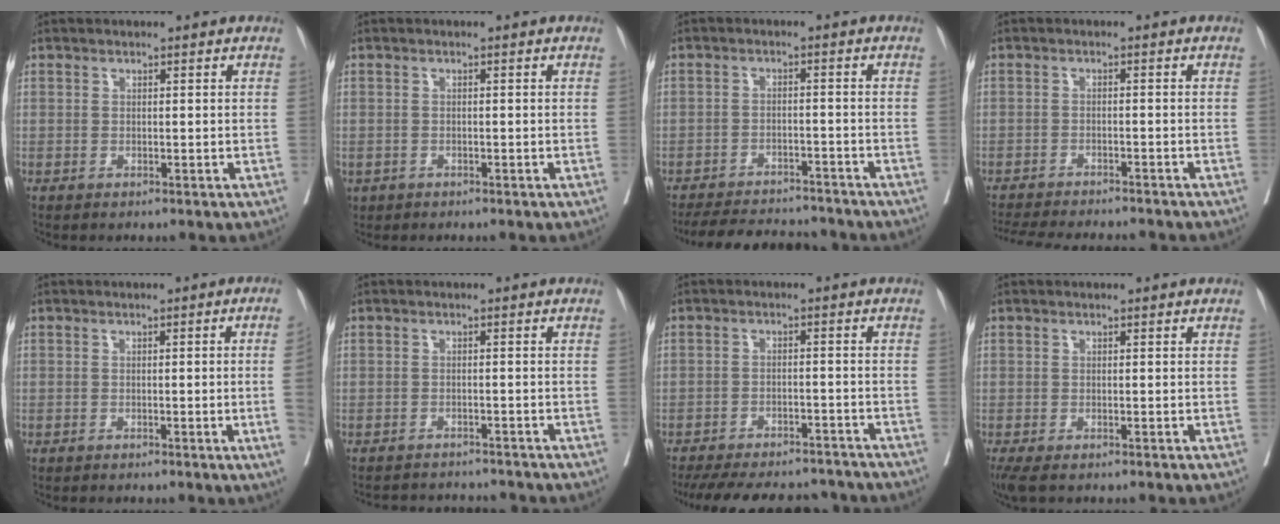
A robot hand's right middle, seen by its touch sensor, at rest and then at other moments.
{"total": 1.6, "force": [-1.0, 1.2, 0.4], "torque": [-0.011, -0.001, -0.015]}
{"total": 11.9, "force": [-10.9, 3.3, 3.2], "torque": [-0.052, 0.005, -0.149]}
{"total": 14.3, "force": [-13.0, 2.3, 5.3], "torque": [-0.104, -0.017, -0.178]}
{"total": 3.5, "force": [-0.8, -1.0, 3.3], "torque": [-0.039, -0.003, -0.012]}
{"total": 7.2, "force": [-7.1, 1.1, 1.0], "torque": [-0.011, 0.003, -0.092]}
{"total": 17.5, "force": [-15.4, 5.6, 6.0], "torque": [-0.139, -0.005, -0.208]}
{"total": 3.4, "force": [-2.6, 1.0, 2.0], "torque": [-0.037, -0.014, -0.044]}